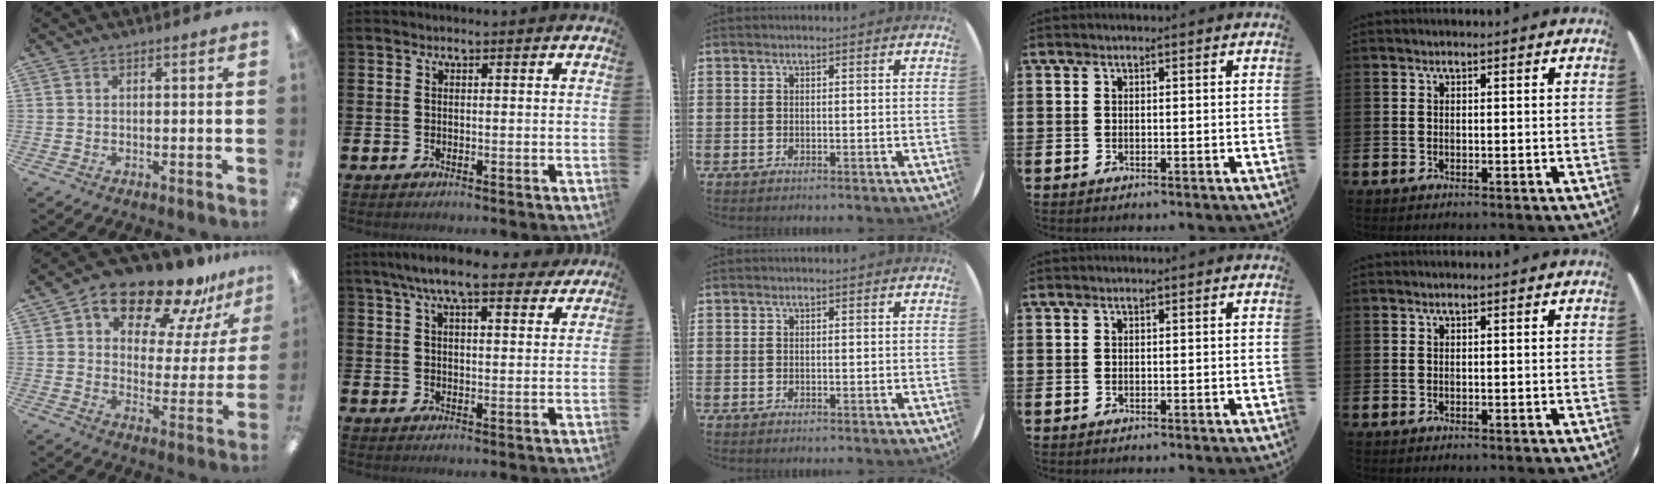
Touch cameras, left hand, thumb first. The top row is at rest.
{"thumb": {"total": 17.5, "force": [13.6, 7.2, 8.3], "torque": [-0.134, -0.094, 0.230]}, "index": {"total": 8.4, "force": [7.0, 1.8, 4.2], "torque": [-0.094, -0.016, 0.126]}}